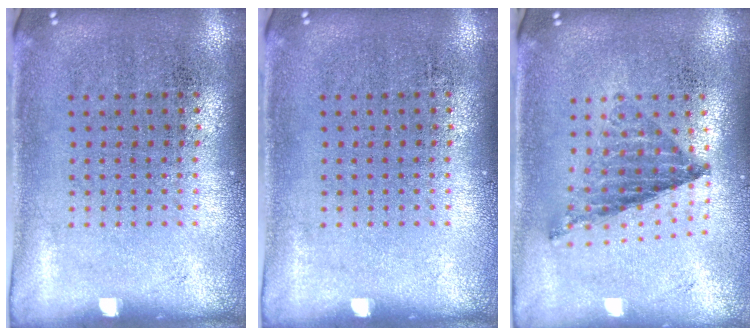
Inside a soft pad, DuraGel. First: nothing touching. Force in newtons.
{"total": 0.0}
{"total": 0.8, "press": 0.8, "slide": 0.1}